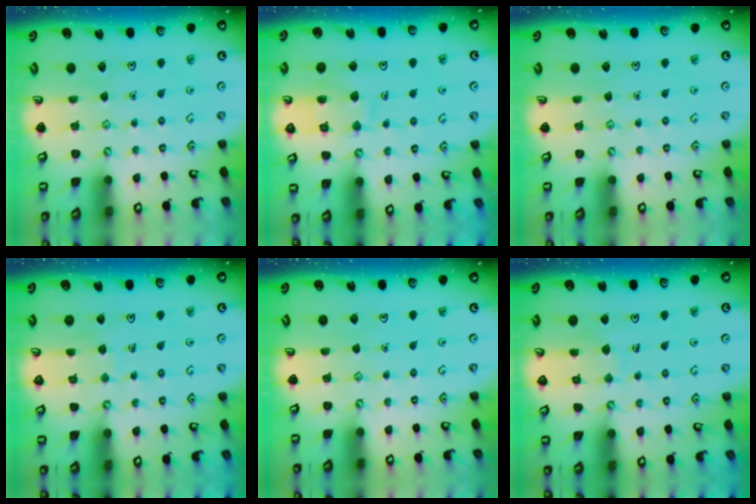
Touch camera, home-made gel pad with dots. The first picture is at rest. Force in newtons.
{"total": 9.0, "press": 9.0, "slide": 0.9}
{"total": 0.0}
{"total": 1.8, "press": 1.8, "slide": 0.0}
{"total": 0.0}
{"total": 5.0, "press": 4.9, "slide": 0.4}